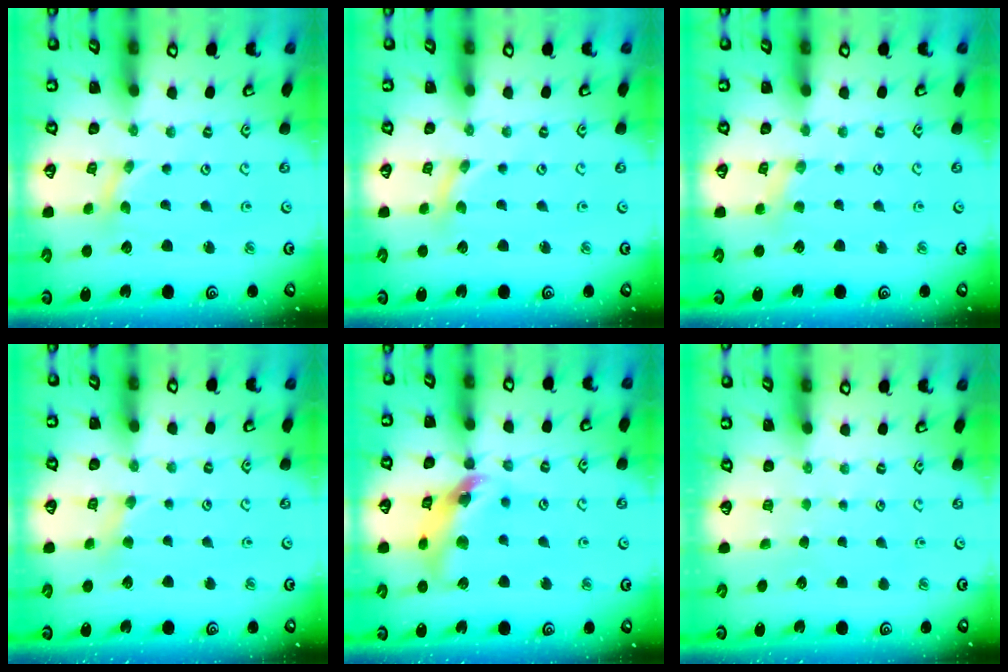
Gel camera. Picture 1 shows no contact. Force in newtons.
{"total": 0.0}
{"total": 2.2, "press": 2.1, "slide": 0.4}
{"total": 1.9, "press": 1.9, "slide": 0.4}
{"total": 14.5, "press": 14.4, "slide": 1.9}
{"total": 0.0}